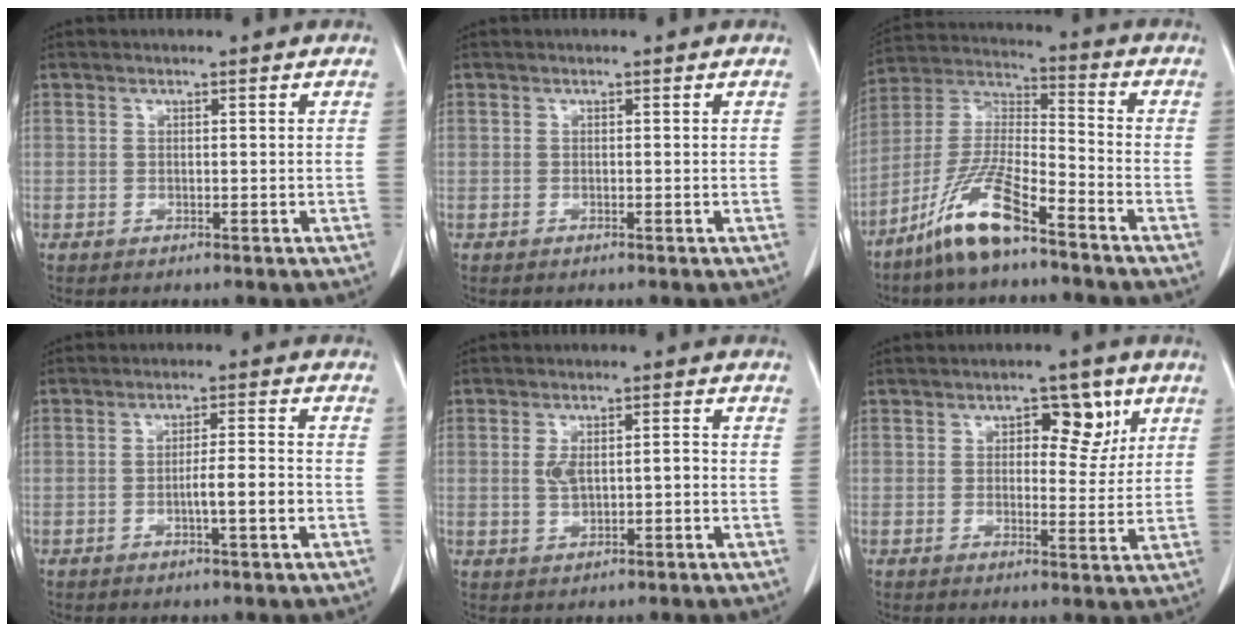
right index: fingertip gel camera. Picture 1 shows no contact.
{"total": 0.0}
{"total": 12.4, "force": [-8.5, 1.8, 8.8], "torque": [-0.188, -0.012, -0.169]}
{"total": 4.5, "force": [-1.4, 0.1, 4.2], "torque": [-0.065, 0.002, -0.022]}
{"total": 4.1, "force": [-0.2, 1.8, 3.7], "torque": [-0.073, 0.010, 0.001]}
{"total": 5.7, "force": [2.5, 3.0, 4.2], "torque": [-0.047, 0.008, 0.033]}